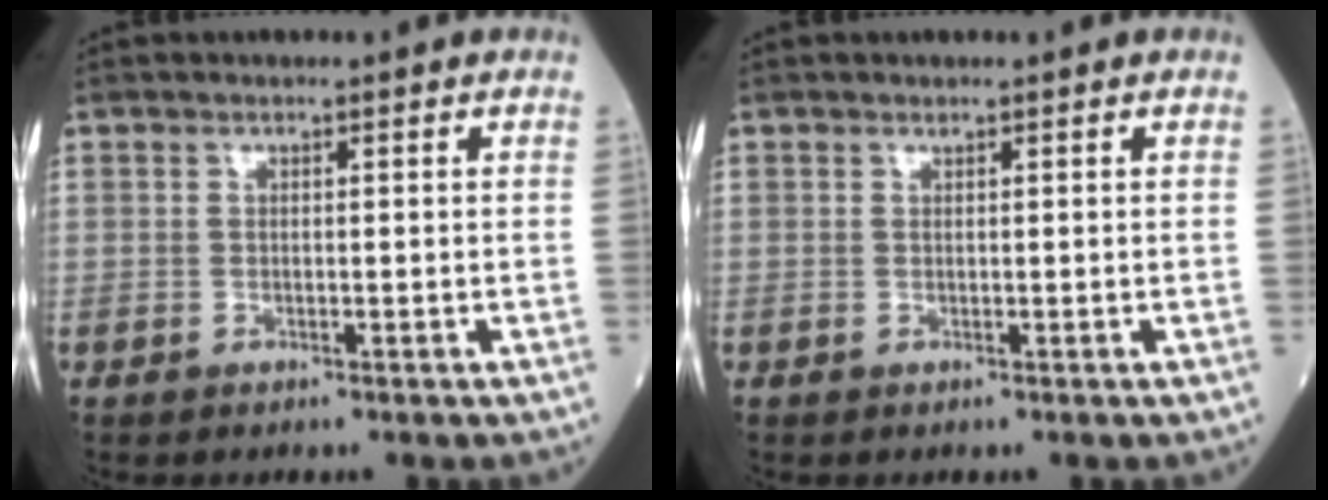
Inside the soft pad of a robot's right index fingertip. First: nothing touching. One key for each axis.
{"total": 0.0}